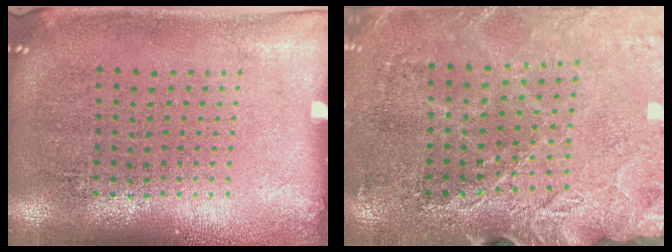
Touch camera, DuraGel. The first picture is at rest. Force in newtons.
{"total": 2.7, "press": 2.7, "slide": 0.4}